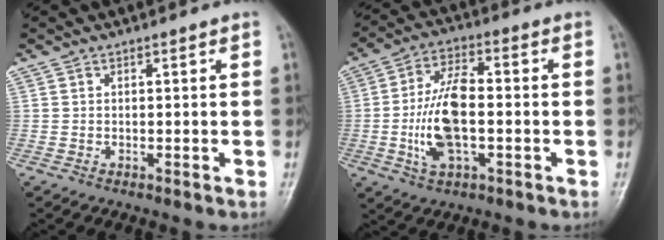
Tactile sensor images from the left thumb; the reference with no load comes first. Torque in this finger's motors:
{"motor_torque": [2.52, 2.49, 2.49, -0.28, 0.45]}